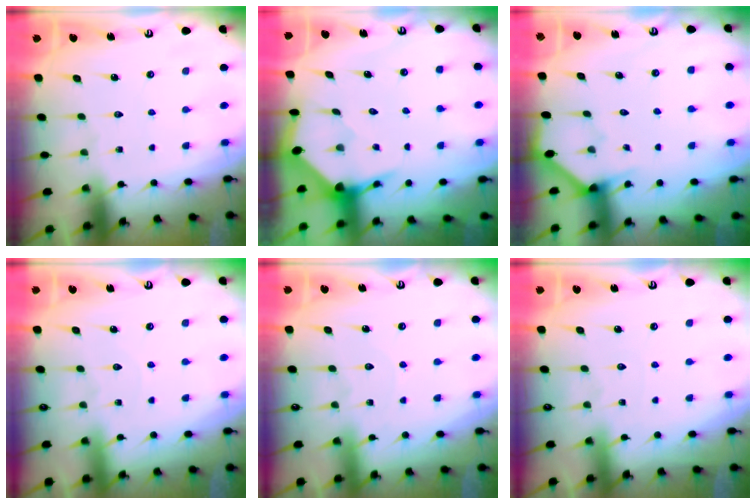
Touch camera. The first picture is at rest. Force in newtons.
{"total": 3.7, "press": 3.7, "slide": 0.4}
{"total": 1.9, "press": 1.9, "slide": 0.1}
{"total": 3.3, "press": 3.3, "slide": 0.3}
{"total": 3.9, "press": 3.8, "slide": 0.4}
{"total": 1.5, "press": 1.5, "slide": 0.2}